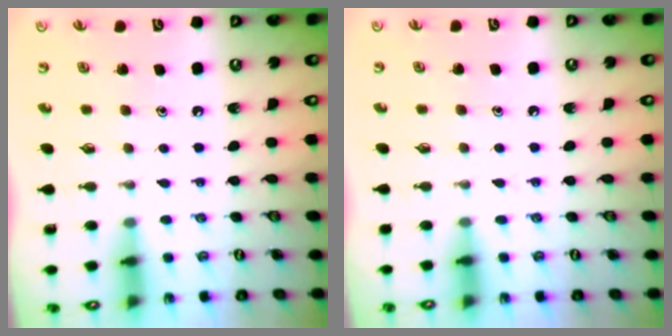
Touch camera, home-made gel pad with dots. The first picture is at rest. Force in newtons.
{"total": 2.9, "press": 2.9, "slide": 0.5}